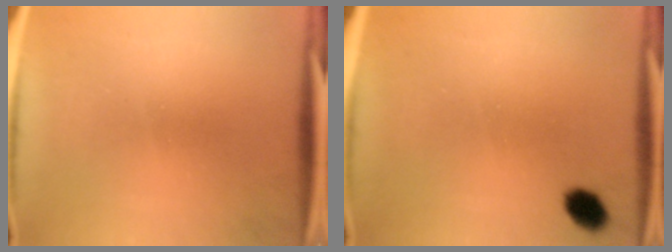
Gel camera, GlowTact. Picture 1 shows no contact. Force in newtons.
{"total": 3.5}